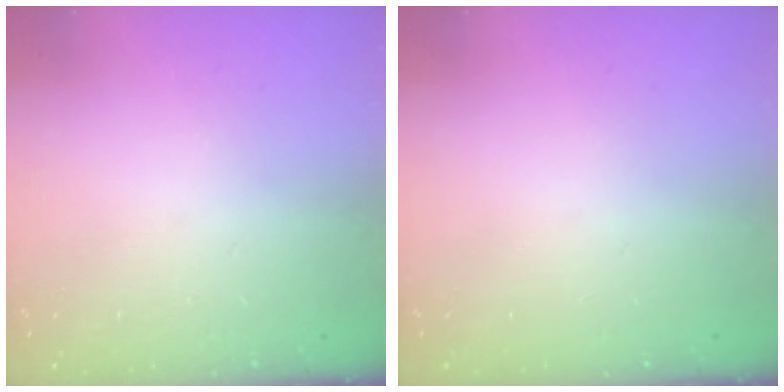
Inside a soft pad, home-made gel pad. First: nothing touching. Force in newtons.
{"total": 0.0}